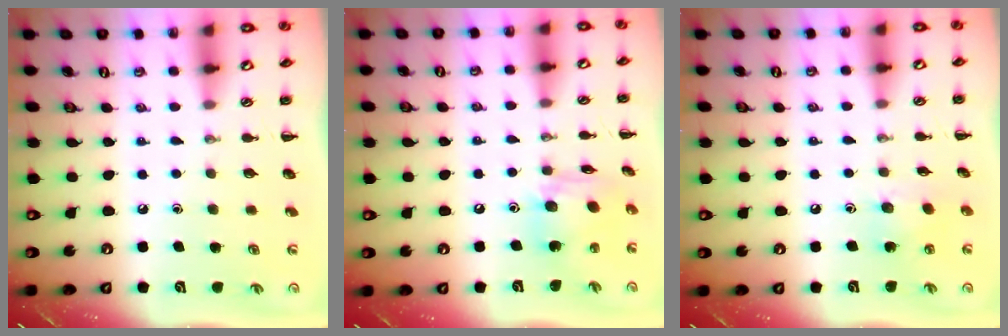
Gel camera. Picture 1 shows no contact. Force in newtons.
{"total": 11.1, "press": 11.1, "slide": 1.0}
{"total": 4.9, "press": 4.9, "slide": 0.8}